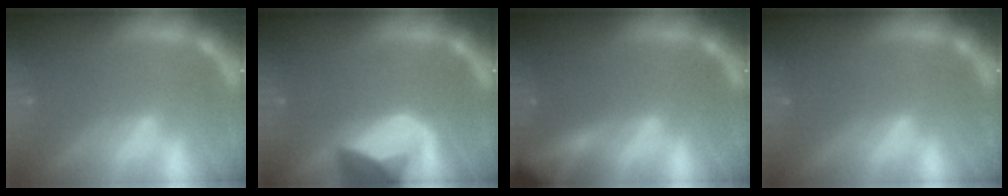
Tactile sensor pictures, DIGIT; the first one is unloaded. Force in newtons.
{"total": 8.4}
{"total": 6.9}
{"total": 0.0}